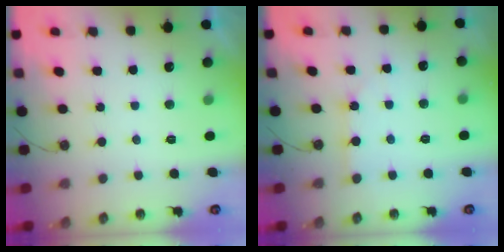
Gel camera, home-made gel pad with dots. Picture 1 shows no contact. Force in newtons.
{"total": 2.5, "press": 2.5, "slide": 0.3}